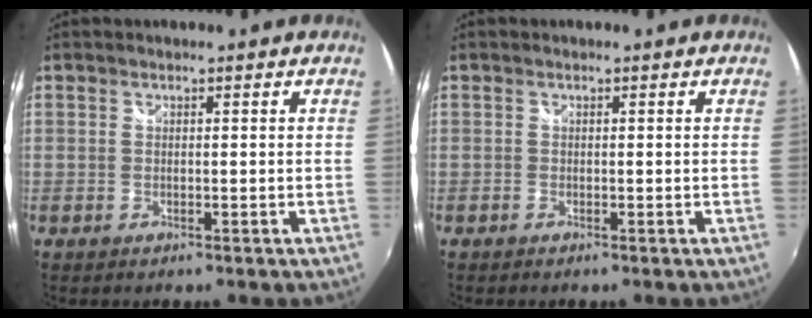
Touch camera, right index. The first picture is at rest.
{"total": 0.0}